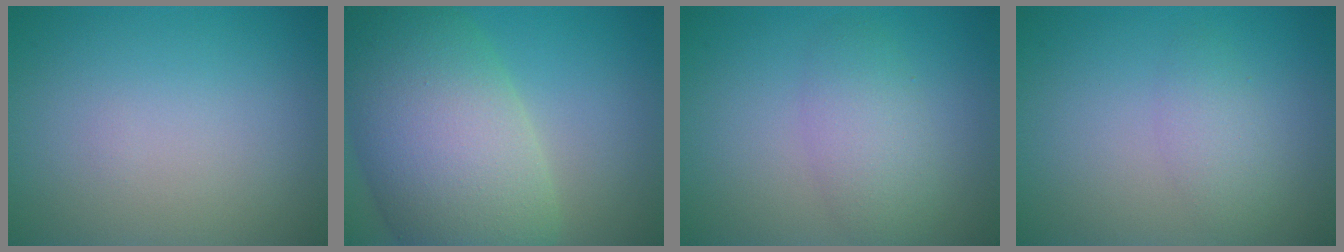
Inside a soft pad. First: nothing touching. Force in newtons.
{"total": 12.6, "press": 12.6, "slide": 0.3}
{"total": 3.2, "press": 3.2, "slide": 0.1}
{"total": 1.8, "press": 1.8, "slide": 0.1}